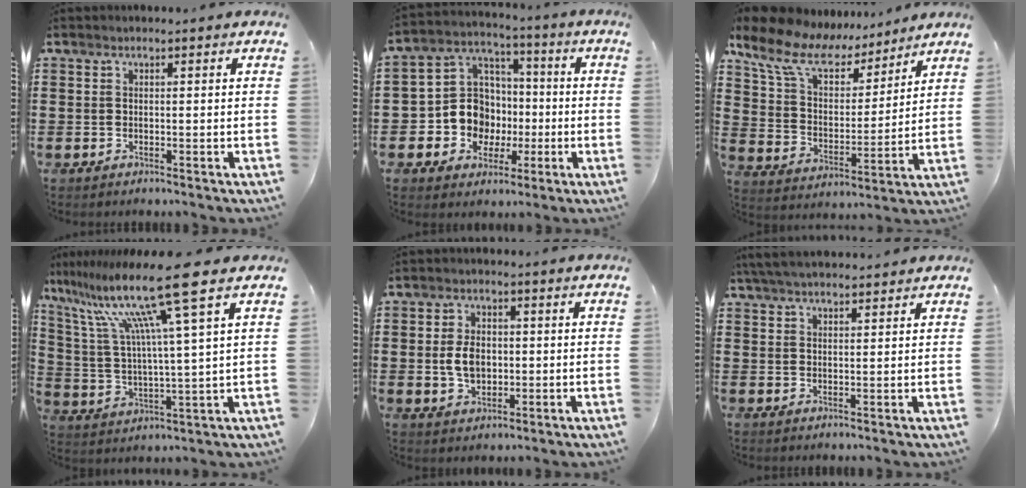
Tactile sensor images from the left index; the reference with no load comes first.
{"total": 10.4, "force": [-1.4, 9.8, 3.2], "torque": [-0.109, 0.009, -0.020]}
{"total": 10.4, "force": [8.5, 4.0, 4.5], "torque": [-0.130, -0.042, 0.150]}
{"total": 15.4, "force": [9.8, 0.6, 11.9], "torque": [-0.256, -0.042, 0.154]}
{"total": 5.4, "force": [-0.2, 3.6, 4.0], "torque": [-0.087, 0.002, -0.011]}
{"total": 3.9, "force": [3.6, 0.3, 1.4], "torque": [-0.037, -0.001, 0.068]}